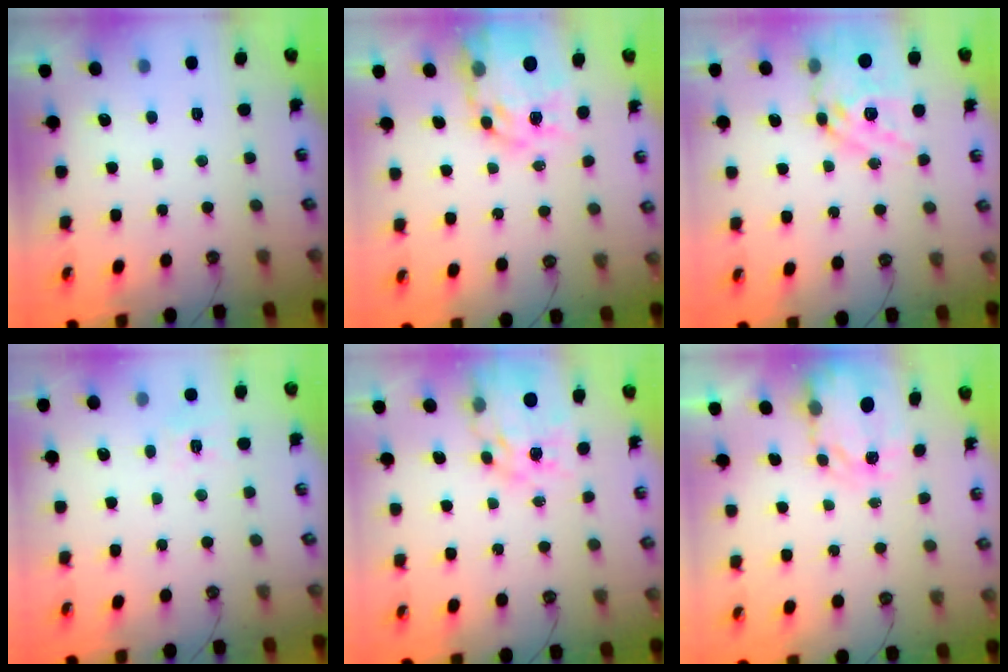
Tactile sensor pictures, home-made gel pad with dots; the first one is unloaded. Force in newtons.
{"total": 15.3, "press": 15.2, "slide": 1.5}
{"total": 18.0, "press": 17.9, "slide": 1.8}
{"total": 6.6, "press": 6.6, "slide": 0.7}
{"total": 14.4, "press": 14.3, "slide": 1.5}
{"total": 4.0, "press": 4.0, "slide": 0.0}